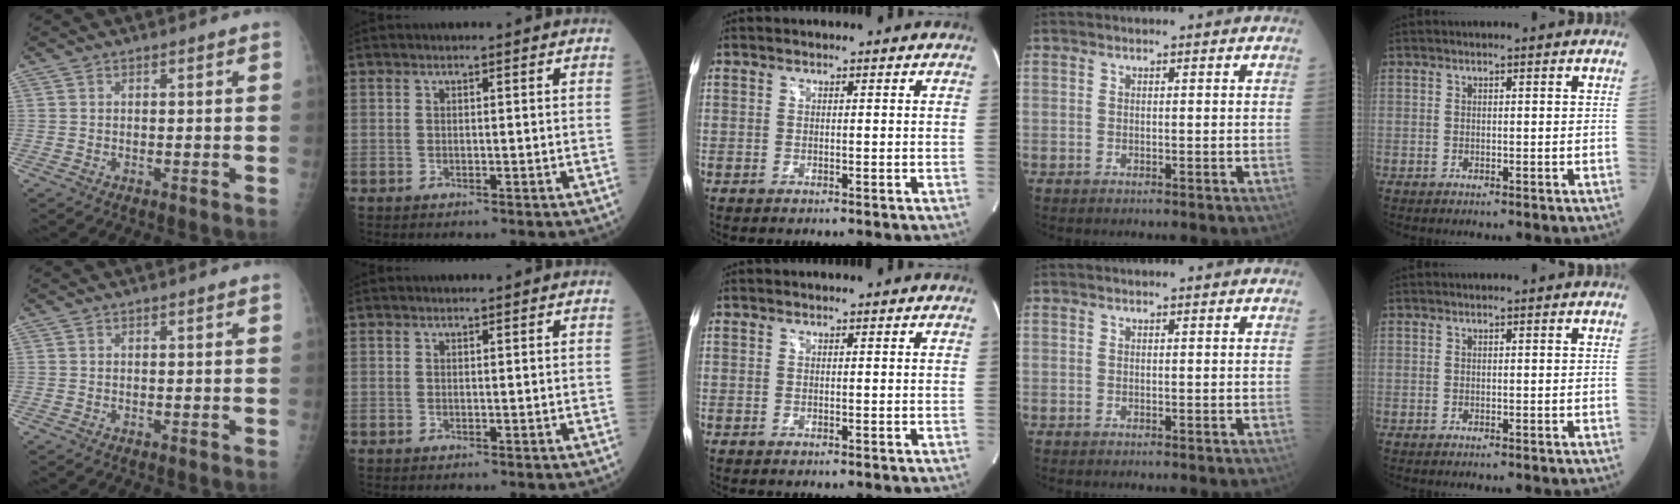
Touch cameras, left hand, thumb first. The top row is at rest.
{}